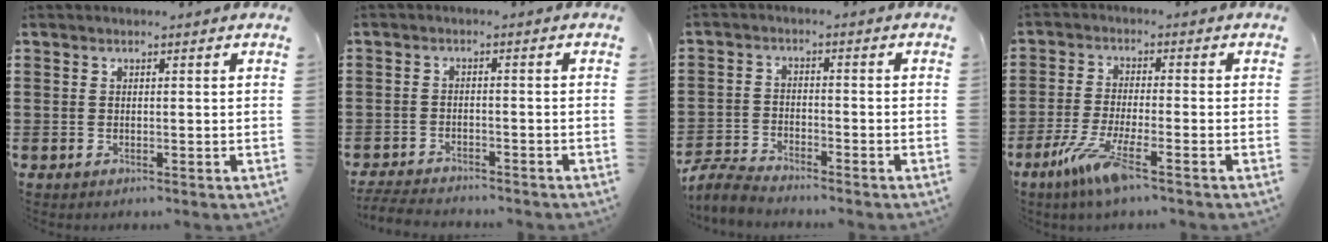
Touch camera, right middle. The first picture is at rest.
{"total": 3.3, "force": [-3.3, 0.3, 0.5], "torque": [-0.018, -0.003, -0.071]}
{"total": 4.1, "force": [-3.9, 0.4, 1.0], "torque": [-0.041, -0.004, -0.087]}
{"total": 6.9, "force": [-4.0, 0.6, 5.6], "torque": [-0.129, -0.019, -0.078]}